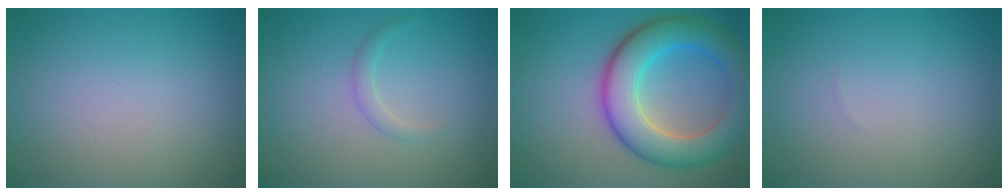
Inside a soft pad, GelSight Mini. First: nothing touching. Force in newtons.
{"total": 1.0, "press": 1.0, "slide": 0.1}
{"total": 8.2, "press": 8.2, "slide": 0.1}
{"total": 0.0}